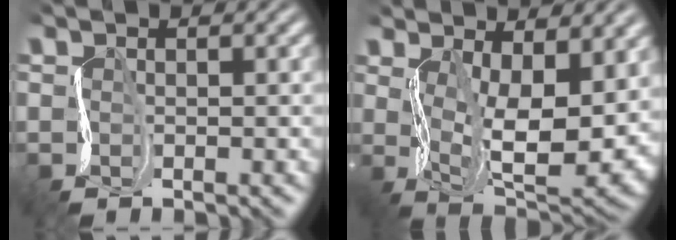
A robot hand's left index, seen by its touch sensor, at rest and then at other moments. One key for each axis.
{"total": 12.3, "fx": 1.4, "fy": 5.7, "fz": 10.8, "tx": -0.167, "ty": -0.019, "tz": 0.039}